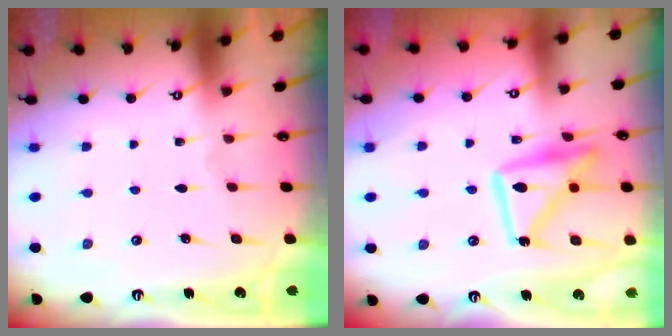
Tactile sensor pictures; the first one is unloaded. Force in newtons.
{"total": 15.3, "press": 15.3, "slide": 1.3}